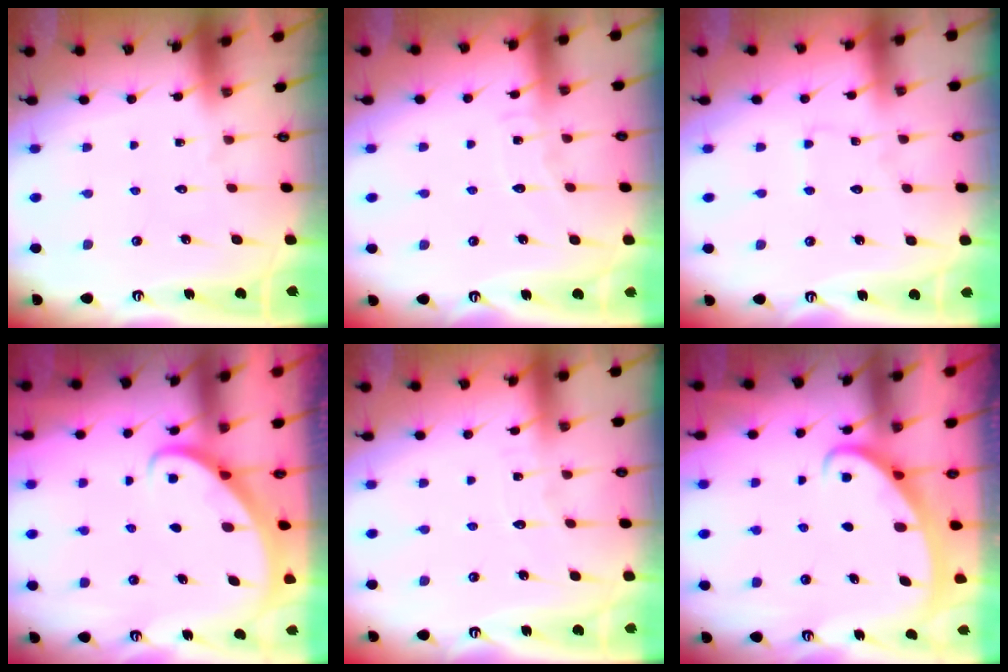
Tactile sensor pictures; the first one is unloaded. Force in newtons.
{"total": 5.6, "press": 5.6, "slide": 0.5}
{"total": 1.1, "press": 1.1, "slide": 0.2}
{"total": 2.8, "press": 2.8, "slide": 0.2}
{"total": 3.1, "press": 3.1, "slide": 0.4}
{"total": 2.4, "press": 2.4, "slide": 0.4}